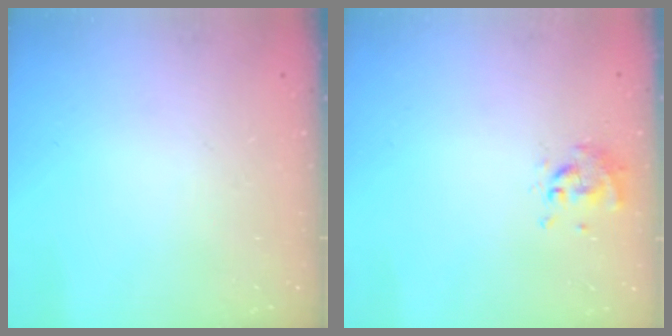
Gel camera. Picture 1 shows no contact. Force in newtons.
{"total": 0.5, "press": 0.5, "slide": 0.2}